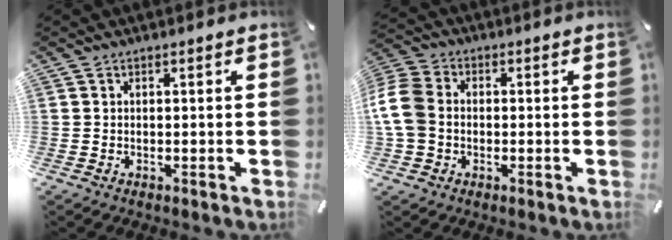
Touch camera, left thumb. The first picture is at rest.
{"total": 9.6, "force": [-0.2, 7.8, 5.6], "torque": [-0.140, 0.015, -0.001]}